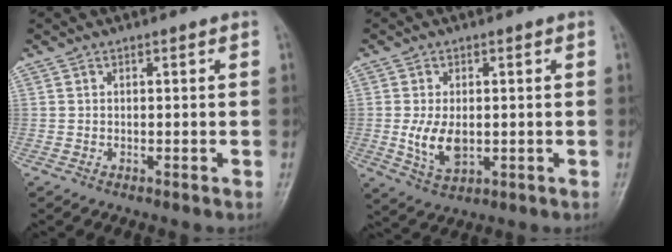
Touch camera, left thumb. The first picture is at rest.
{"total": 6.7, "force": [-0.3, 4.0, 5.4], "torque": [-0.097, -0.013, 0.003]}